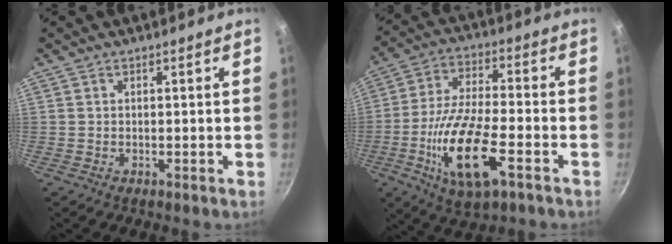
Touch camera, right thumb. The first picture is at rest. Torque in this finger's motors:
{"motor_torque": [2.58, 2.43, 2.10, -0.67, 0.70]}